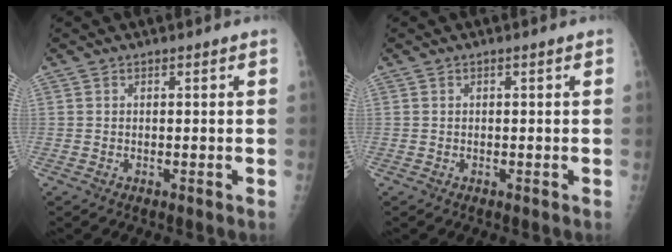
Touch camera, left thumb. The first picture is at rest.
{"total": 0.0}